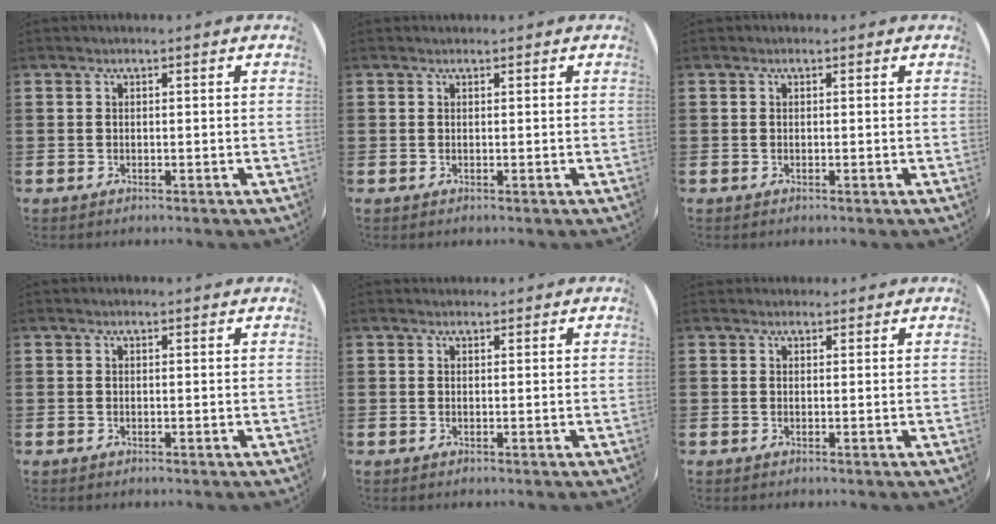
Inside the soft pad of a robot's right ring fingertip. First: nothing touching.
{"total": 0.0}
{"total": 0.0}
{"total": 0.0}
{"total": 0.6, "force": [0.6, 0.1, -0.2], "torque": [0.002, 0.004, 0.011]}
{"total": 0.8, "force": [0.8, 0.3, -0.2], "torque": [0.002, 0.005, 0.015]}